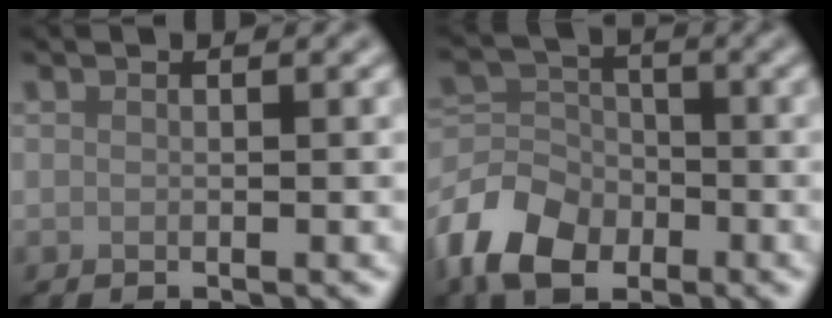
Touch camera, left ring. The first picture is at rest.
{"total": 6.9, "force": [-3.7, 4.7, 3.3], "torque": [-0.071, 0.001, -0.092]}